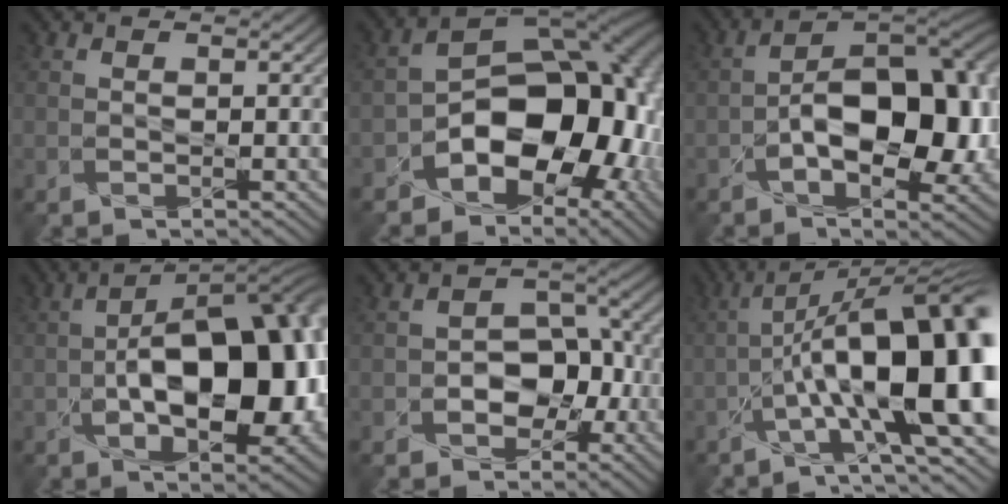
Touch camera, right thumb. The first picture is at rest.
{"total": 15.4, "force": [-5.4, 10.3, 10.0], "torque": [-0.121, -0.031, -0.090]}
{"total": 13.9, "force": [-2.5, 7.7, 11.3], "torque": [-0.154, -0.002, -0.042]}
{"total": 16.5, "force": [-2.5, 8.3, 14.0], "torque": [-0.182, -0.002, -0.041]}
{"total": 5.4, "force": [-2.2, 4.0, 2.9], "torque": [-0.029, 0.002, -0.038]}
{"total": 18.5, "force": [-3.1, 6.4, 17.0], "torque": [-0.257, 0.007, -0.048]}